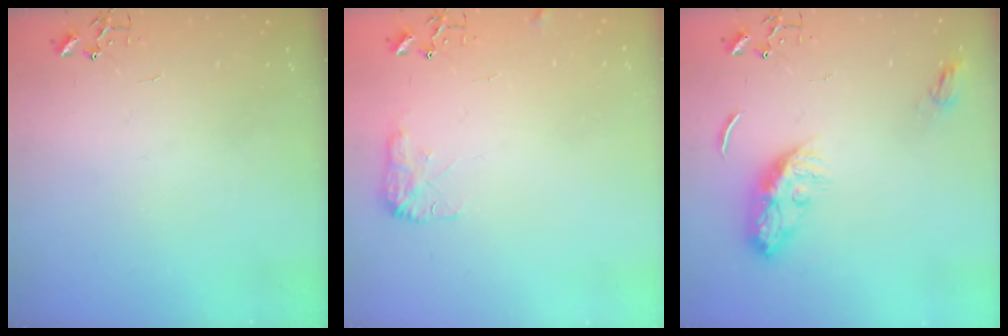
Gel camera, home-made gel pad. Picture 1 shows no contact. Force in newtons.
{"total": 8.3, "press": 8.3, "slide": 0.2}
{"total": 9.9, "press": 9.9, "slide": 0.1}